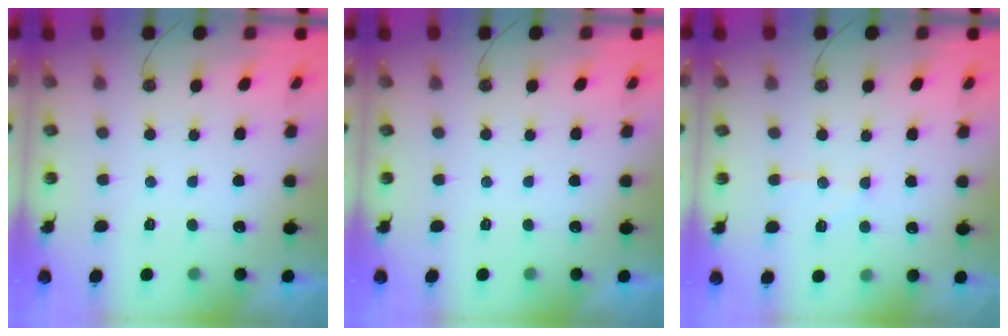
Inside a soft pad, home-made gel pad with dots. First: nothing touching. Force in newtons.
{"total": 0.0}
{"total": 7.1, "press": 7.1, "slide": 0.5}